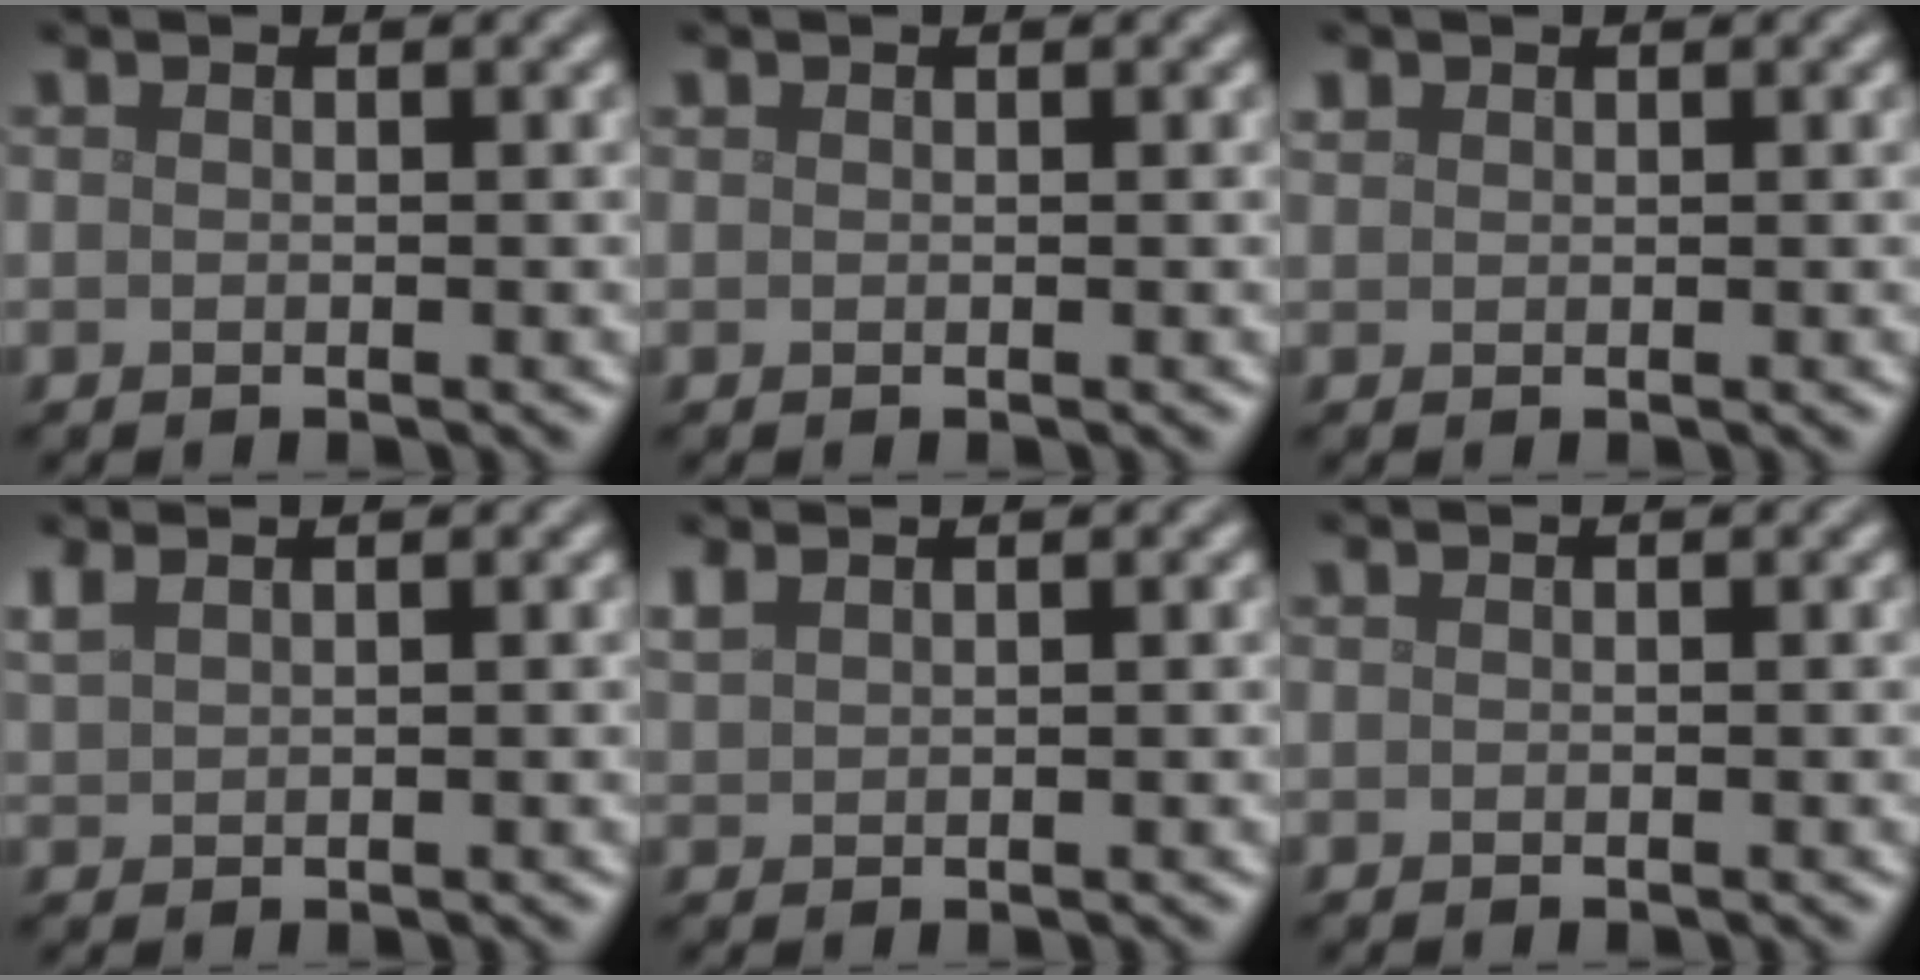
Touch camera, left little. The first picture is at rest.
{"total": 0.0}
{"total": 0.7, "force": [0.5, 0.4, 0.0], "torque": [-0.004, 0.002, 0.011]}
{"total": 1.6, "force": [1.3, 0.4, 0.7], "torque": [-0.025, 0.007, 0.031]}
{"total": 1.3, "force": [1.1, 0.3, 0.4], "torque": [-0.020, 0.006, 0.028]}
{"total": 0.0}